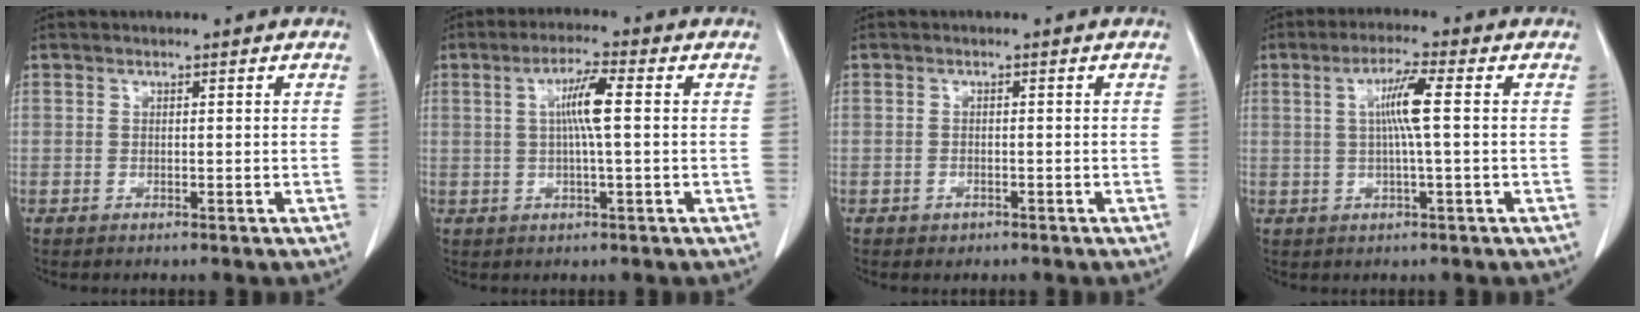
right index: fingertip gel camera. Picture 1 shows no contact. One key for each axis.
{"total": 5.6, "fx": 0.7, "fy": 0.0, "fz": 5.5, "tx": -0.103, "ty": 0.005, "tz": 0.014}
{"total": 1.1, "fx": -0.7, "fy": 0.8, "fz": 0.3, "tx": -0.007, "ty": 0.002, "tz": -0.008}
{"total": 5.6, "fx": 0.7, "fy": -0.2, "fz": 5.5, "tx": -0.104, "ty": 0.005, "tz": 0.015}